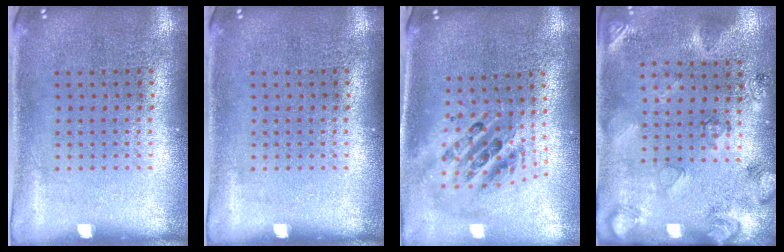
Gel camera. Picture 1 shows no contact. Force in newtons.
{"total": 0.0}
{"total": 2.4, "press": 1.8, "slide": 1.5}
{"total": 2.6, "press": 1.8, "slide": 1.9}